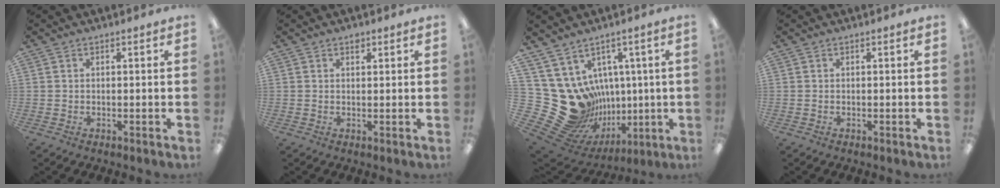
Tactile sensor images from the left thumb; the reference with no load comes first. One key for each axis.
{"total": 1.4, "fx": 1.1, "fy": 0.7, "fz": 0.6, "tx": -0.005, "ty": -0.002, "tz": 0.018}
{"total": 18.9, "fx": -0.8, "fy": 16.9, "fz": 8.4, "tx": -0.196, "ty": -0.044, "tz": 0.032}
{"total": 0.0}